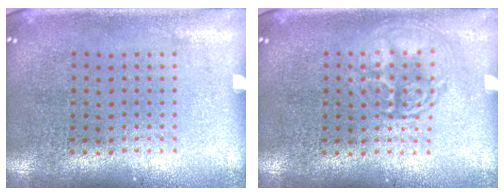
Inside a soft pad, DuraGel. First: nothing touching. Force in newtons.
{"total": 2.6, "press": 2.6, "slide": 0.4}